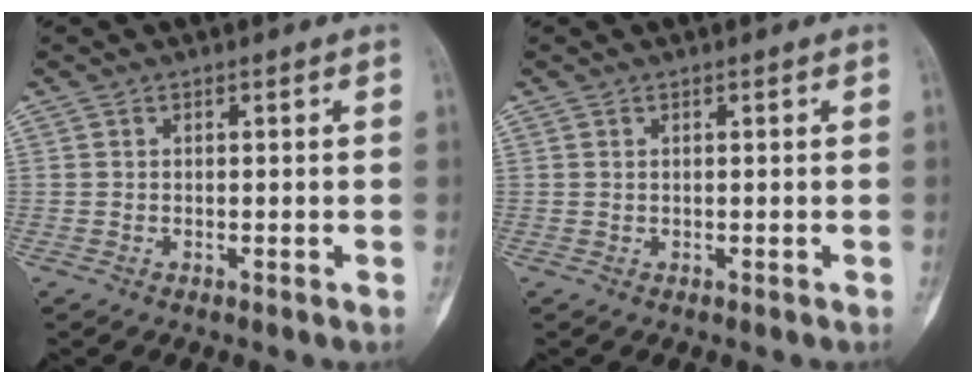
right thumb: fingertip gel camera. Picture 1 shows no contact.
{"total": 0.0}